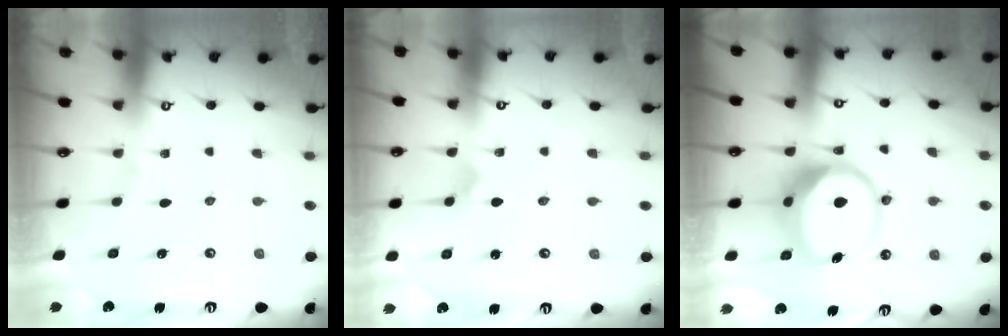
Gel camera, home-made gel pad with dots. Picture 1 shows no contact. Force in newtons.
{"total": 2.6, "press": 2.6, "slide": 0.3}
{"total": 8.7, "press": 8.6, "slide": 1.1}